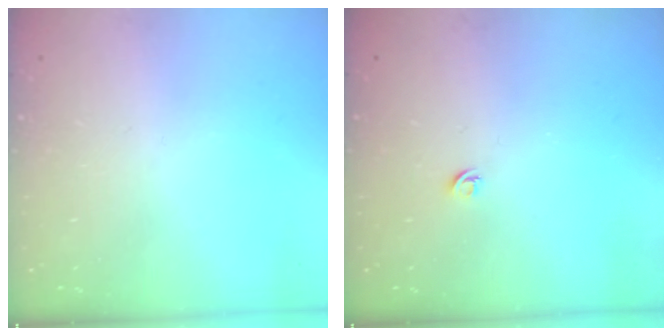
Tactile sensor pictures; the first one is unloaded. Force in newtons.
{"total": 3.6, "press": 3.6, "slide": 0.5}